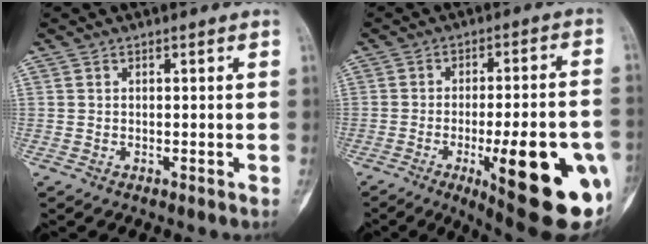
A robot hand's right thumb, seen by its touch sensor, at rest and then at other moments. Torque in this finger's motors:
{"motor_torque": [2.80, 2.21, 1.57, -1.20, 0.54]}